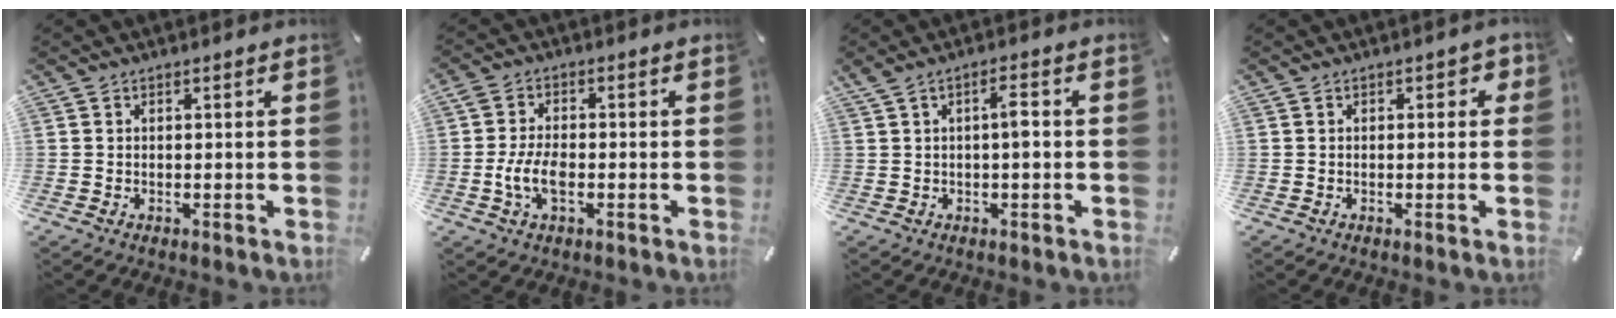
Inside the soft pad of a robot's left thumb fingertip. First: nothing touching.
{"total": 6.8, "force": [-1.5, 3.7, 5.5], "torque": [-0.116, 0.004, -0.028]}
{"total": 4.1, "force": [0.0, 1.2, 3.9], "torque": [-0.074, 0.010, -0.002]}
{"total": 1.4, "force": [-0.1, 1.0, 1.0], "torque": [-0.011, 0.004, -0.004]}